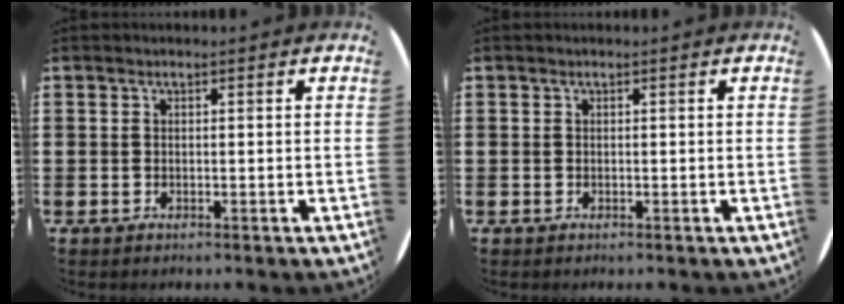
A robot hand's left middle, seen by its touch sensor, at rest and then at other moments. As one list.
[{"total": 0.0}]